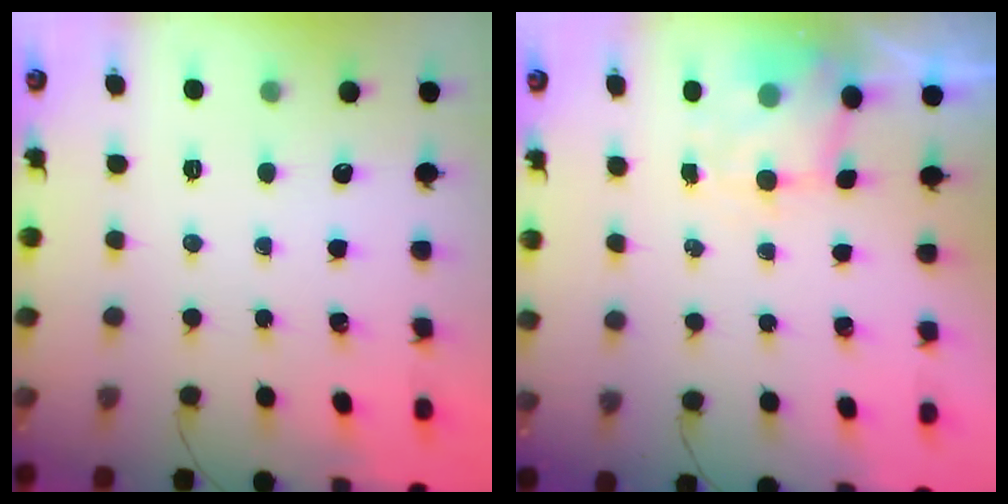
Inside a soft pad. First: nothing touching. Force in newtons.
{"total": 3.1, "press": 2.9, "slide": 1.1}